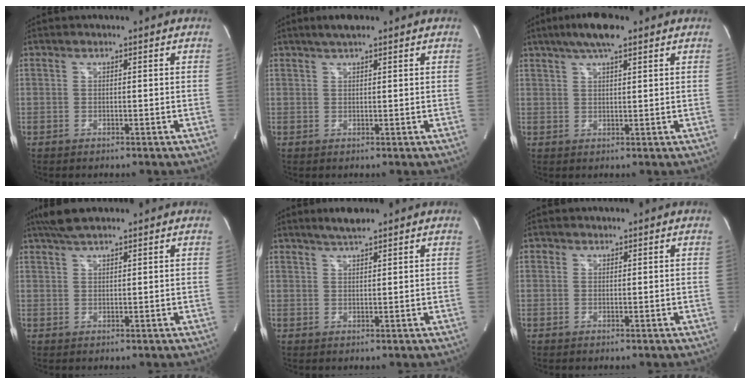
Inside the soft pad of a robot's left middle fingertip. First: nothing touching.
{"total": 3.0, "force": [2.3, 0.6, 1.9], "torque": [-0.041, 0.013, 0.041]}
{"total": 6.4, "force": [4.4, 1.0, 4.5], "torque": [-0.085, 0.019, 0.074]}
{"total": 5.1, "force": [4.2, 0.8, 2.8], "torque": [-0.056, 0.025, 0.079]}
{"total": 3.2, "force": [2.7, 0.3, 1.7], "torque": [-0.038, 0.006, 0.051]}
{"total": 0.6, "force": [0.4, 0.5, 0.0], "torque": [0.003, 0.000, 0.006]}